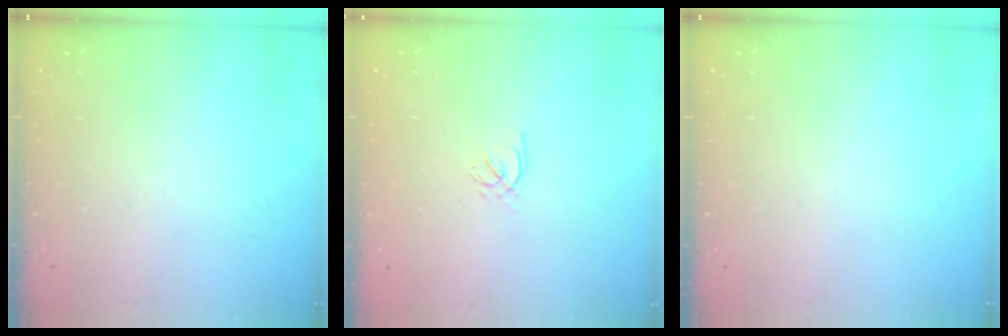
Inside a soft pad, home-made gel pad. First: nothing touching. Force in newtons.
{"total": 2.1, "press": 2.0, "slide": 0.5}
{"total": 0.0}